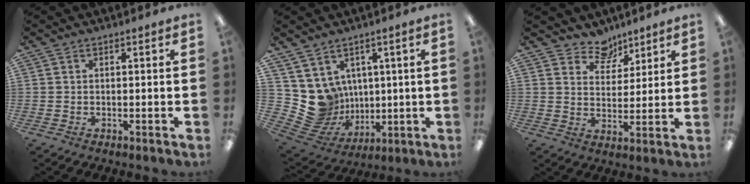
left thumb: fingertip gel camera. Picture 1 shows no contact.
{"total": 9.9, "force": [2.5, 9.4, 1.7], "torque": [-0.073, -0.039, 0.059]}
{"total": 7.8, "force": [6.4, 4.4, 1.0], "torque": [-0.009, -0.048, 0.116]}